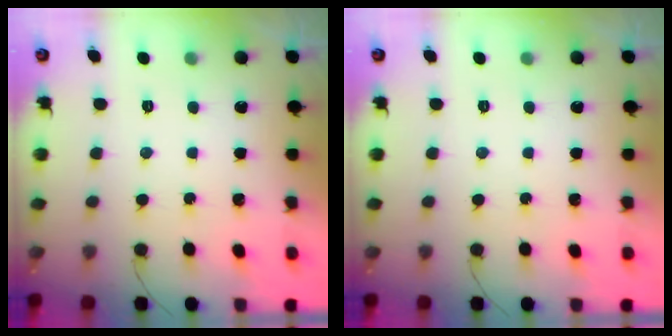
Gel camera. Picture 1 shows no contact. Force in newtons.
{"total": 0.0}